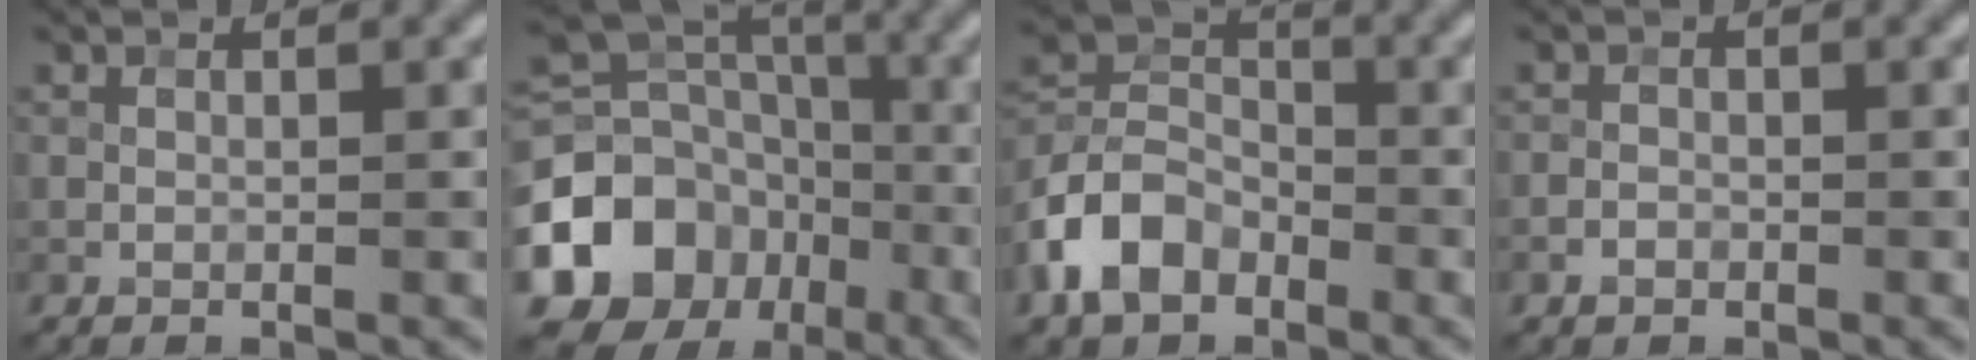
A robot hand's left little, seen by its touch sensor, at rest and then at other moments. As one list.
[{"total": 10.7, "force": [-4.3, 8.8, 4.4], "torque": [-0.103, -0.007, -0.082]}, {"total": 6.1, "force": [-3.3, 4.1, 3.0], "torque": [-0.057, 0.002, -0.078]}, {"total": 1.1, "force": [-0.6, 0.8, 0.4], "torque": [-0.003, 0.001, -0.013]}]